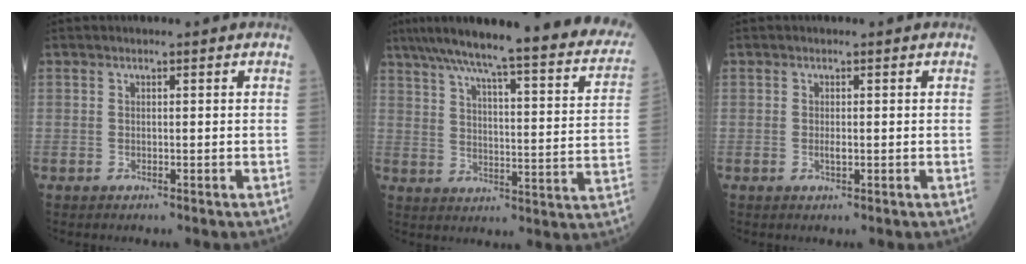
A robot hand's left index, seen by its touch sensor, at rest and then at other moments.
{"total": 30.0, "force": [25.2, 3.6, 15.9], "torque": [-0.232, -0.041, 0.312]}
{"total": 0.8, "force": [-0.1, 0.3, 0.7], "torque": [-0.013, -0.003, -0.002]}